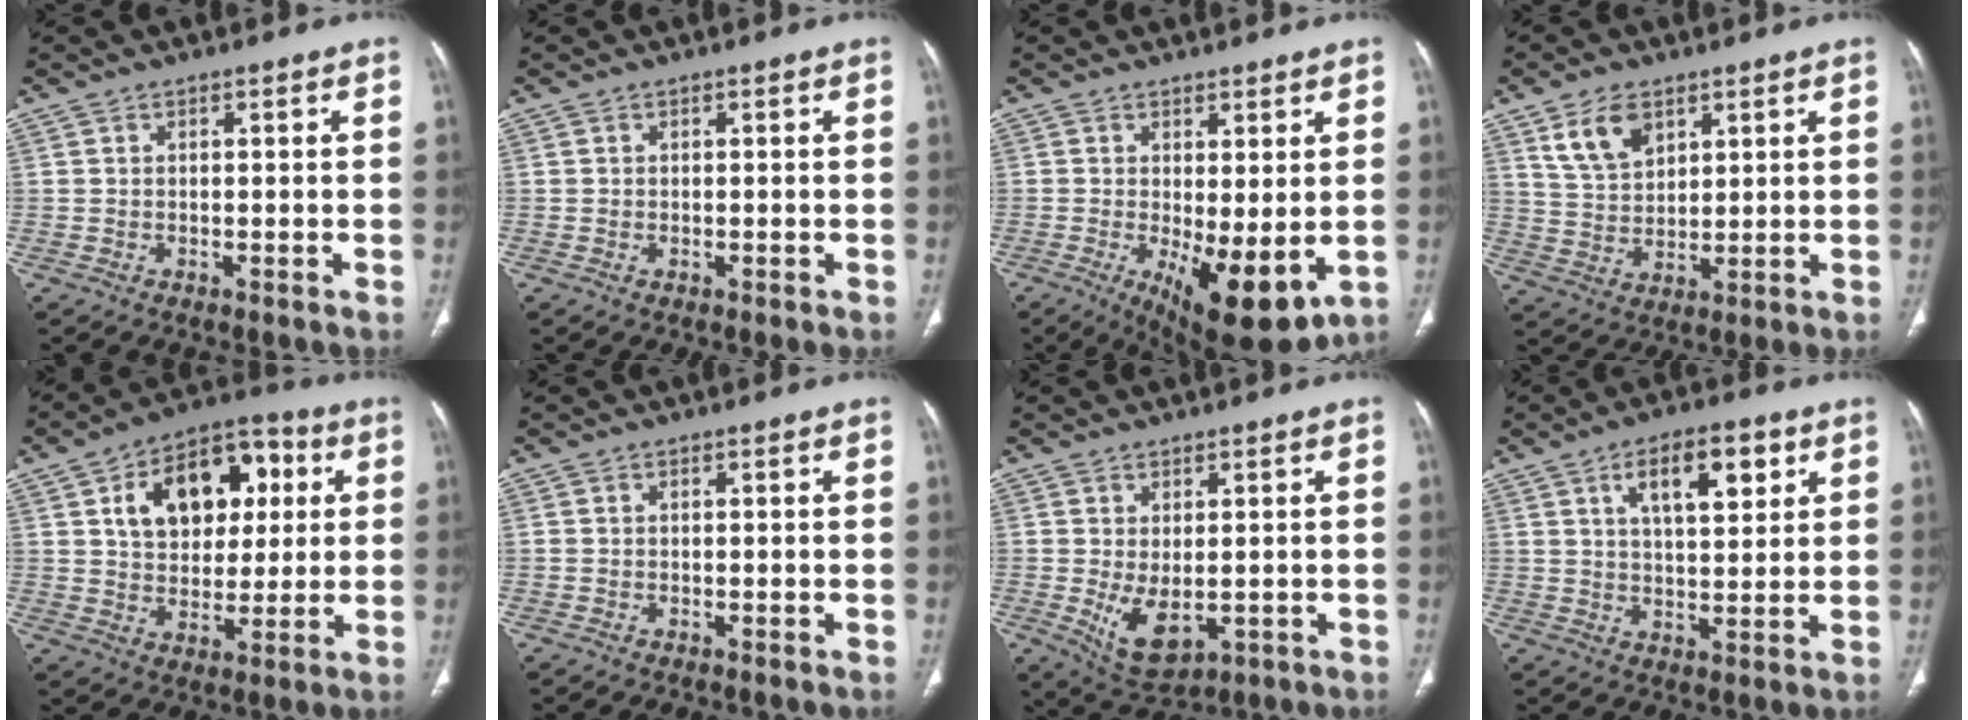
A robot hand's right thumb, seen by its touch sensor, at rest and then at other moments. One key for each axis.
{"total": 0.0}
{"total": 11.6, "fx": -2.1, "fy": 4.3, "fz": 10.6, "tx": -0.156, "ty": -0.024, "tz": -0.015}
{"total": 7.7, "fx": 4.7, "fy": 4.4, "fz": 4.3, "tx": -0.067, "ty": -0.024, "tz": 0.099}
{"total": 16.9, "fx": 4.8, "fy": 11.3, "fz": 11.7, "tx": -0.138, "ty": 0.009, "tz": 0.074}
{"total": 0.0}
{"total": 7.2, "fx": -1.0, "fy": 4.1, "fz": 5.9, "tx": -0.093, "ty": -0.014, "tz": 0.004}
{"total": 10.2, "fx": 4.4, "fy": 4.4, "fz": 8.0, "tx": -0.104, "ty": -0.015, "tz": 0.070}